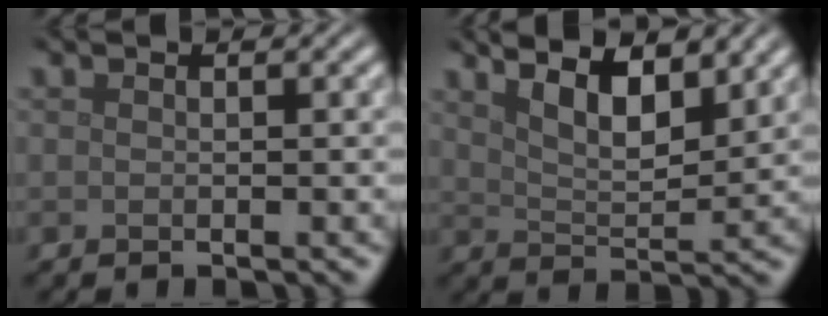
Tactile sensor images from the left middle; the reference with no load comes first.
{"total": 5.5, "force": [3.7, 1.8, 3.7], "torque": [-0.064, 0.008, 0.053]}